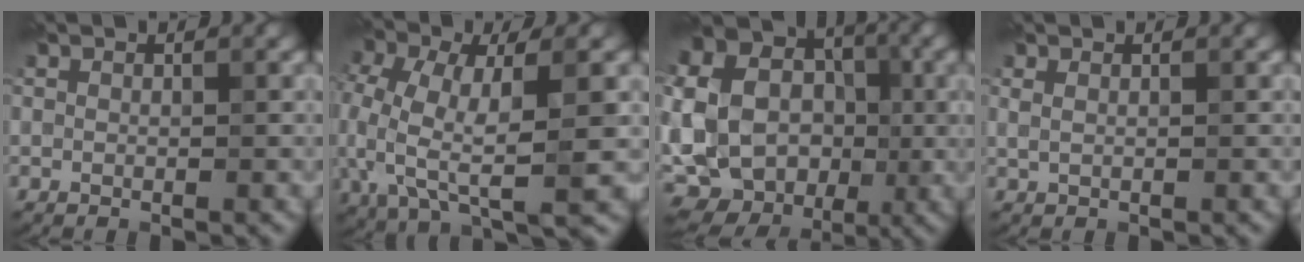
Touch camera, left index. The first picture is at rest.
{"total": 10.0, "force": [-0.8, 5.0, 8.7], "torque": [-0.185, -0.009, -0.014]}
{"total": 20.6, "force": [-1.0, 18.0, 10.0], "torque": [-0.230, 0.016, -0.039]}
{"total": 0.5, "force": [0.4, 0.1, 0.3], "torque": [-0.009, 0.004, 0.008]}